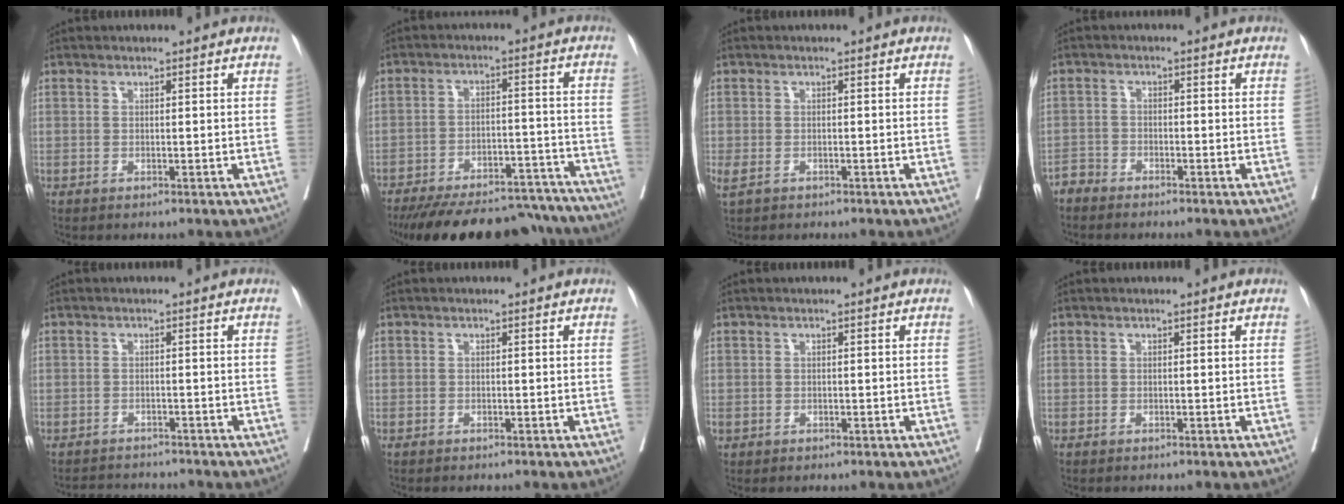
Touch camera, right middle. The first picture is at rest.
{"total": 25.3, "force": [-22.3, 7.2, 9.4], "torque": [-0.136, -0.007, -0.300]}
{"total": 2.2, "force": [-1.3, 1.0, 1.4], "torque": [-0.038, -0.005, -0.021]}
{"total": 2.0, "force": [-2.0, 0.3, -0.3], "torque": [0.012, -0.003, -0.042]}
{"total": 3.7, "force": [-3.6, 0.8, -0.1], "torque": [0.007, -0.008, -0.058]}
{"total": 0.0}
{"total": 0.6, "force": [-0.1, 0.5, 0.2], "torque": [0.000, 0.004, -0.002]}
{"total": 0.0}